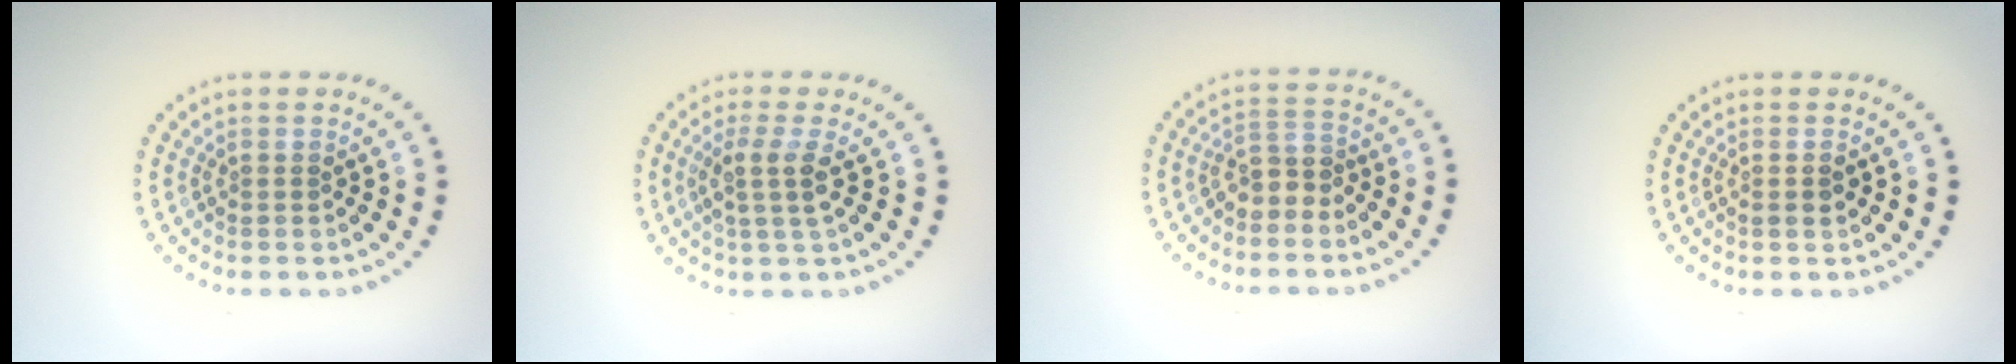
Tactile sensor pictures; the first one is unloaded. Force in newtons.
{"total": 2.6, "press": 2.0, "slide": 1.6}
{"total": 2.3, "press": 2.0, "slide": 1.3}
{"total": 1.0, "press": 1.0, "slide": 0.3}